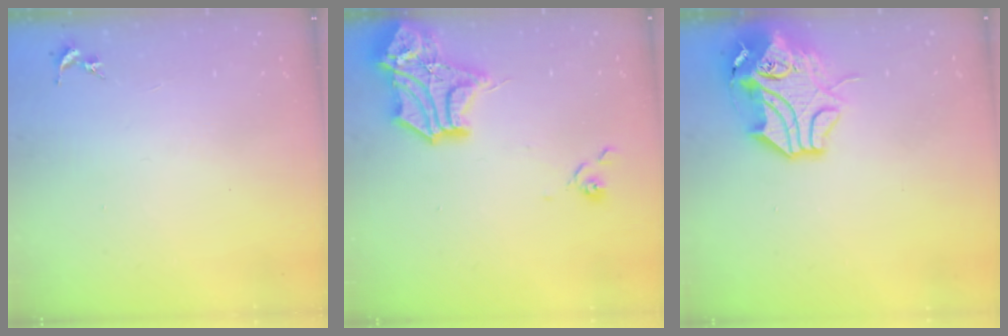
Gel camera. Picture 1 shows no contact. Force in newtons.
{"total": 16.6, "press": 16.4, "slide": 2.4}
{"total": 15.5, "press": 15.3, "slide": 2.4}